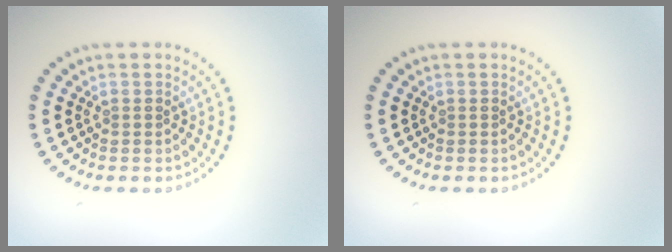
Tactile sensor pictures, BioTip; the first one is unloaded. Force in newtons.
{"total": 0.0}